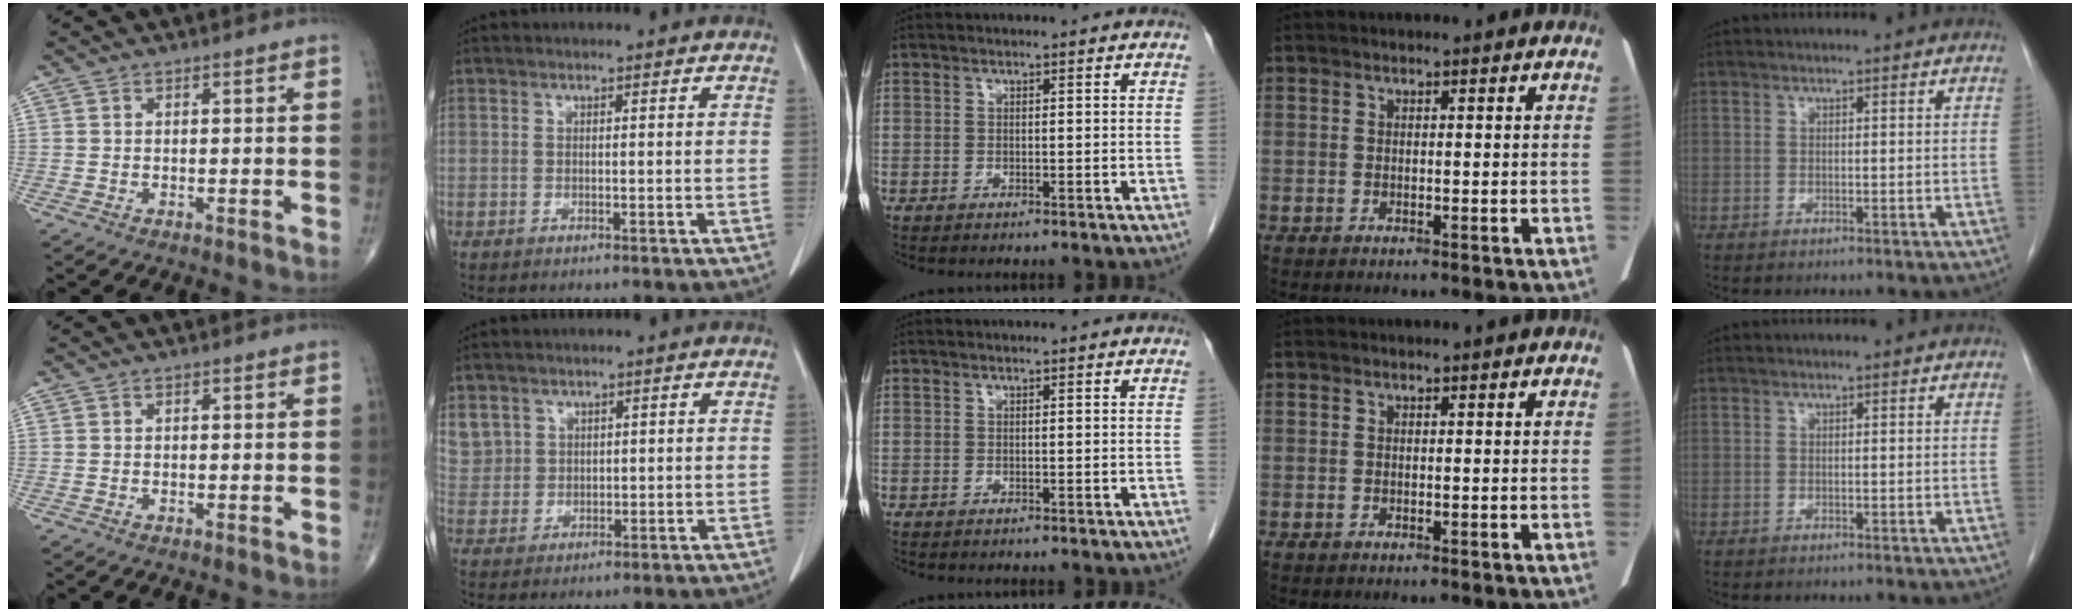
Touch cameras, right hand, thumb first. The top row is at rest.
{"index": {"total": 5.7, "force": [2.8, 5.0, 0.2], "torque": [0.000, 0.012, 0.062]}}